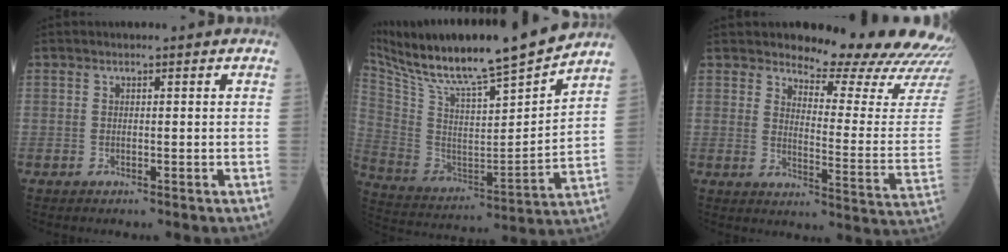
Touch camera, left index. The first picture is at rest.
{"total": 23.6, "force": [20.4, 1.4, 11.8], "torque": [-0.220, -0.026, 0.334]}
{"total": 17.1, "force": [16.3, 0.6, 5.1], "torque": [-0.064, -0.119, 0.178]}